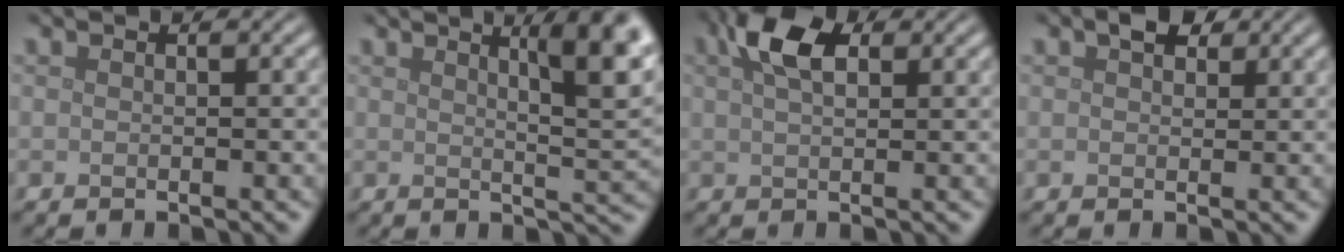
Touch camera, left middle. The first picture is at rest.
{"total": 7.9, "force": [3.7, 2.1, 6.6], "torque": [-0.051, 0.019, 0.042]}
{"total": 4.4, "force": [2.0, 2.2, 3.3], "torque": [-0.069, 0.009, 0.034]}
{"total": 2.3, "force": [1.1, 1.5, 1.3], "torque": [-0.021, 0.001, 0.016]}